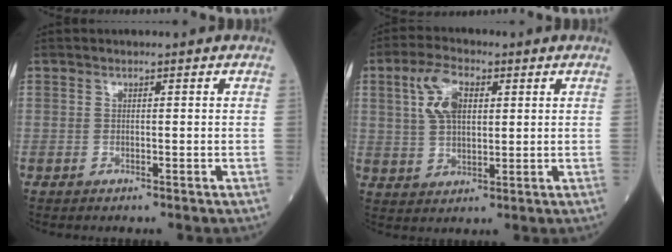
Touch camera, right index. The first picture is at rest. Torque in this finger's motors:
{"motor_torque": [0.22, 0.12, 0.16, 0.07]}